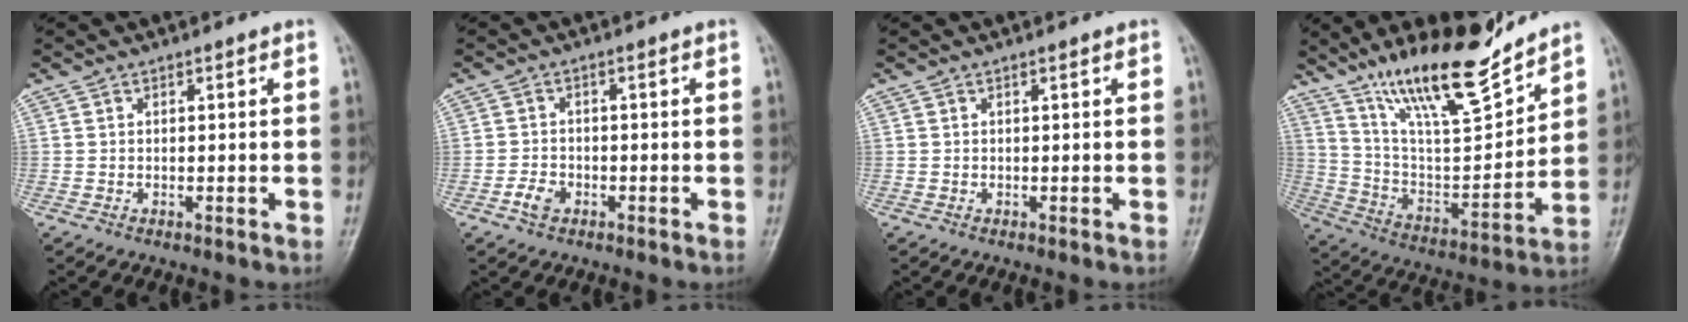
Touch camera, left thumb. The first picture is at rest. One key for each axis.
{"total": 2.8, "fx": -1.5, "fy": 1.9, "fz": 1.5, "tx": -0.026, "ty": 0.009, "tz": -0.028}
{"total": 0.0}
{"total": 19.2, "fx": 15.0, "fy": 4.2, "fz": 11.2, "tx": -0.156, "ty": -0.087, "tz": 0.271}